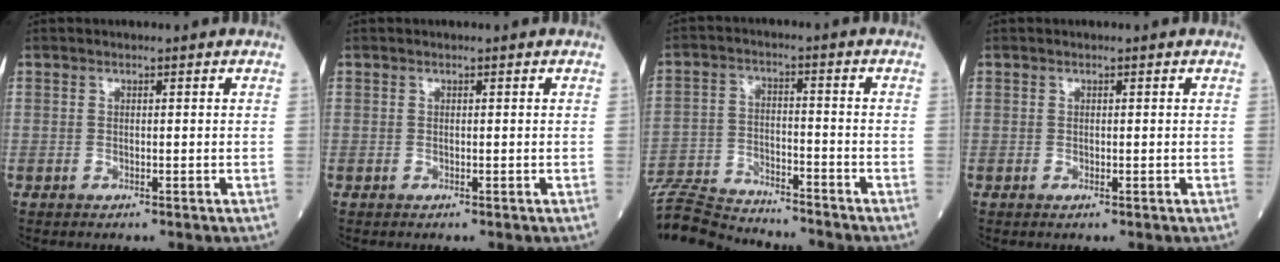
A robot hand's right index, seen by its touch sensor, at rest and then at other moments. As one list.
[{"total": 0.0}, {"total": 12.9, "force": [-12.6, 0.9, 2.7], "torque": [-0.050, 0.005, -0.217]}, {"total": 0.0}]